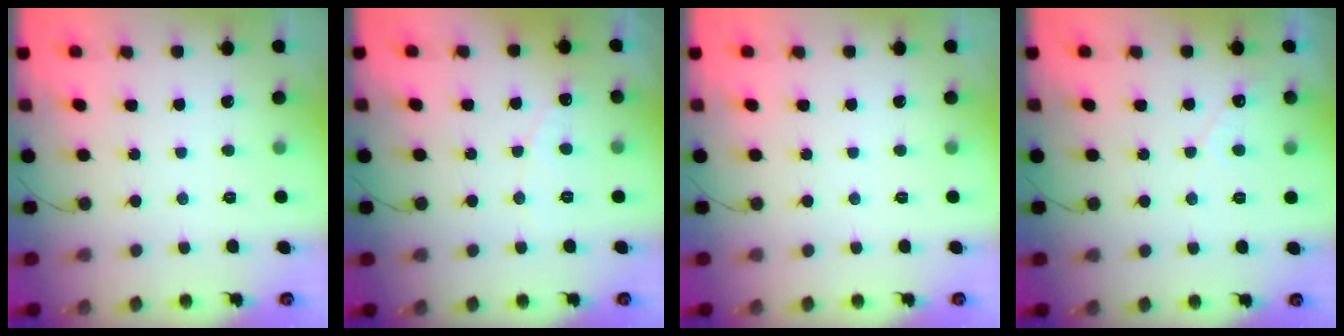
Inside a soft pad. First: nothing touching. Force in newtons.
{"total": 3.1, "press": 3.1, "slide": 0.2}
{"total": 0.0}
{"total": 2.9, "press": 2.9, "slide": 0.1}